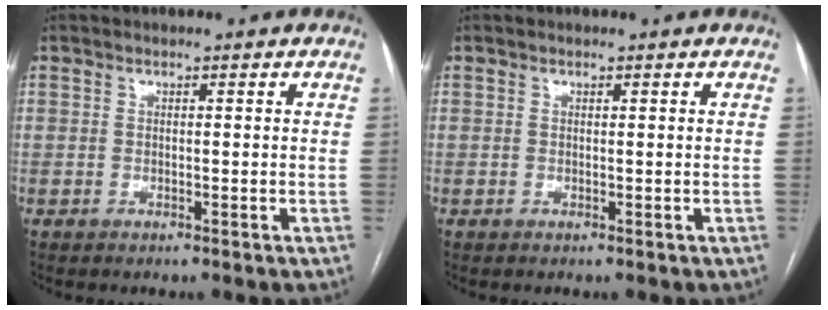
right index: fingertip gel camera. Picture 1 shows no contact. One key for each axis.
{"total": 0.0}